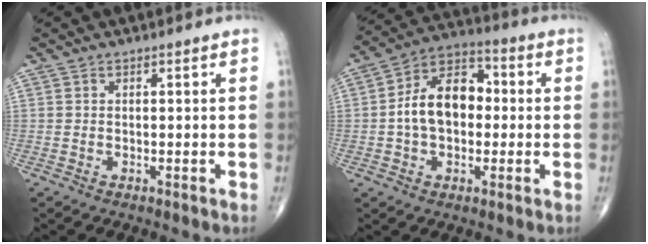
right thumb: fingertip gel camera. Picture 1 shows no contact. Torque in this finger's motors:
{"motor_torque": [1.67, 1.50, 1.13, -0.04, 0.08]}